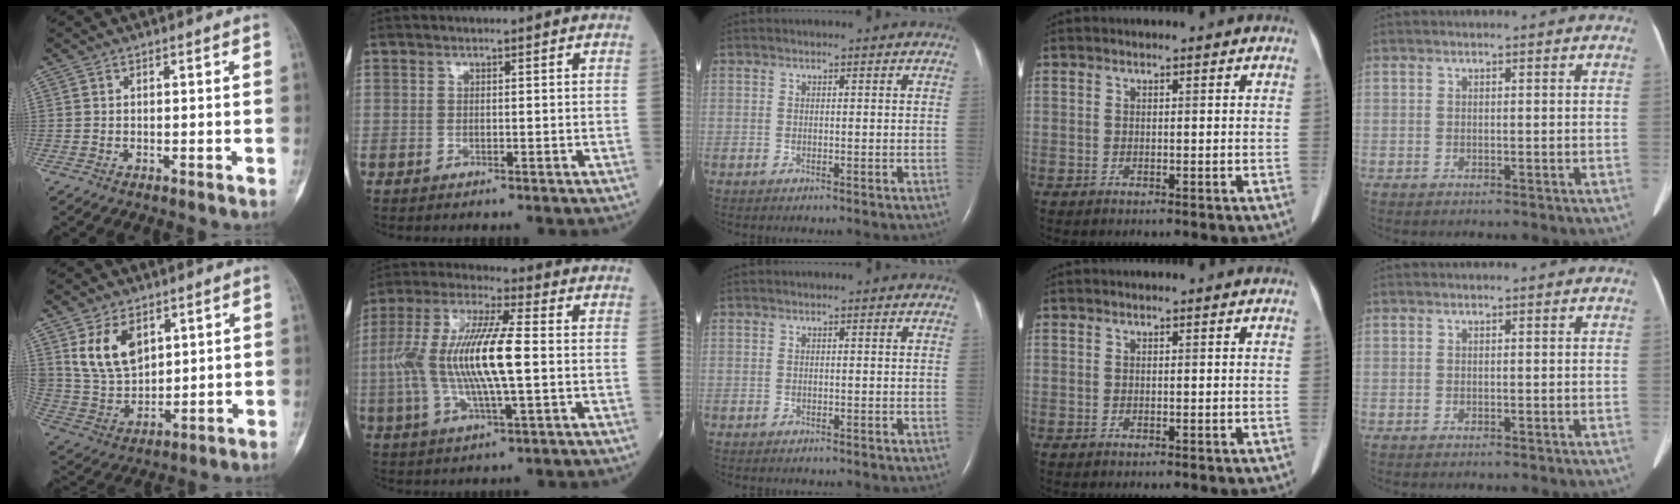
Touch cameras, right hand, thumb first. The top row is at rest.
{"thumb": {"total": 11.8, "force": [5.4, 7.5, 7.3], "torque": [-0.116, -0.024, 0.123]}, "index": {"total": 15.2, "force": [-0.6, 2.7, 14.9], "torque": [-0.309, 0.008, -0.014]}}